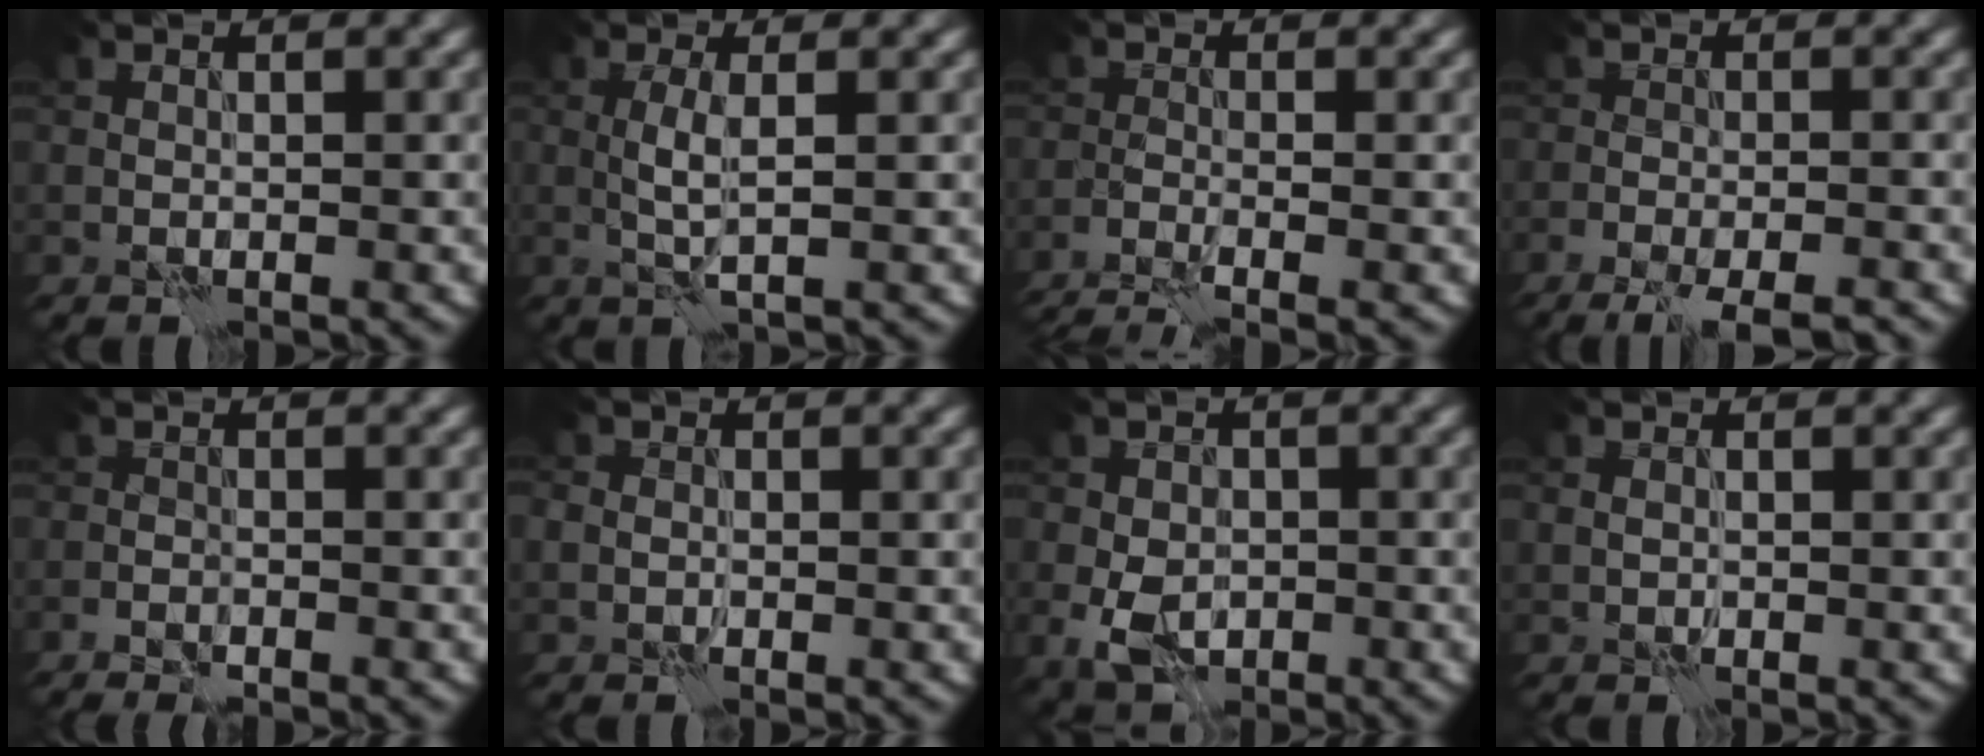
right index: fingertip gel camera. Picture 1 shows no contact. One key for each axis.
{"total": 2.2, "fx": 0.1, "fy": 0.3, "fz": 2.2, "tx": -0.048, "ty": 0.002, "tz": 0.002}
{"total": 4.1, "fx": -3.1, "fy": 0.7, "fz": 2.5, "tx": -0.040, "ty": -0.009, "tz": -0.061}
{"total": 6.7, "fx": -5.2, "fy": 1.7, "fz": 3.9, "tx": -0.055, "ty": -0.011, "tz": -0.070}
{"total": 1.5, "fx": -1.2, "fy": 0.3, "fz": 0.9, "tx": -0.022, "ty": 0.001, "tz": -0.025}
{"total": 1.4, "fx": 0.0, "fy": 1.3, "fz": 0.7, "tx": -0.010, "ty": 0.000, "tz": -0.004}
{"total": 4.7, "fx": -1.1, "fy": 3.5, "fz": 3.0, "tx": -0.063, "ty": -0.010, "tz": -0.025}
{"total": 1.0, "fx": 0.1, "fy": 0.8, "fz": 0.6, "tx": -0.012, "ty": 0.001, "tz": 0.003}